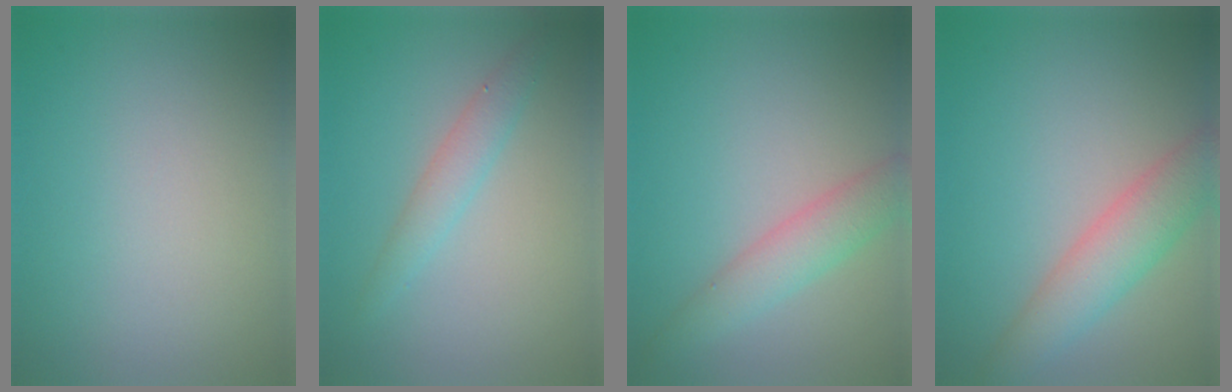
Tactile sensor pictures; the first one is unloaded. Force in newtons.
{"total": 2.2, "press": 2.2, "slide": 0.0}
{"total": 3.4, "press": 3.4, "slide": 0.2}
{"total": 4.5, "press": 4.5, "slide": 0.2}